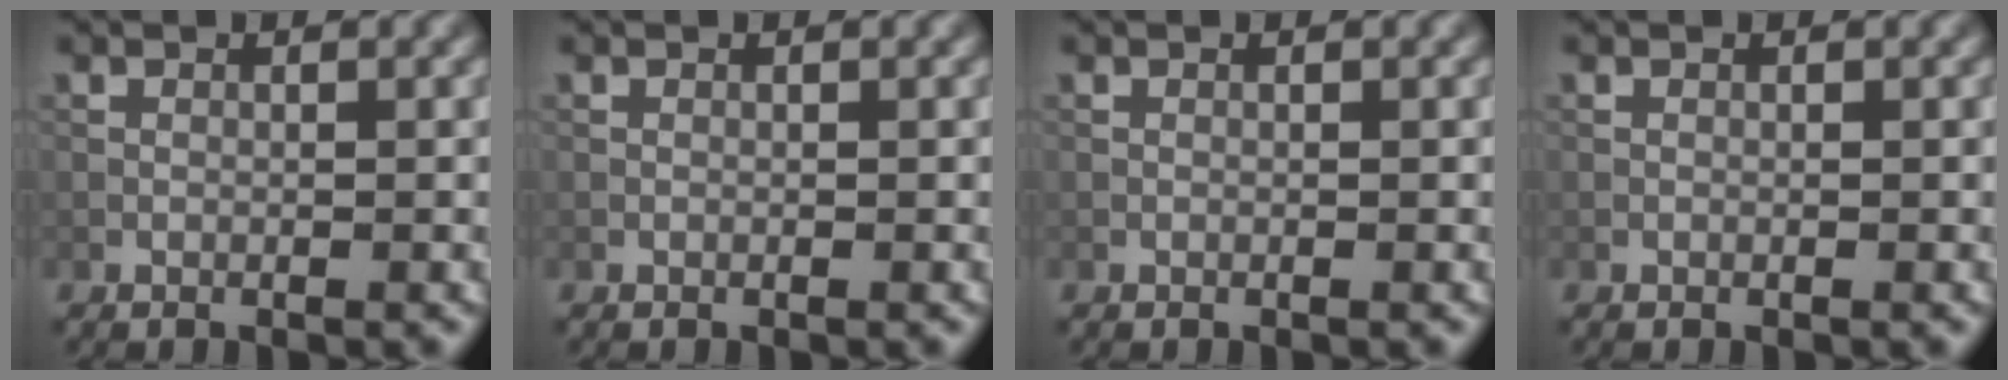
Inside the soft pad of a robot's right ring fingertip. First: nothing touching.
{"total": 0.0}
{"total": 0.0}
{"total": 0.0}